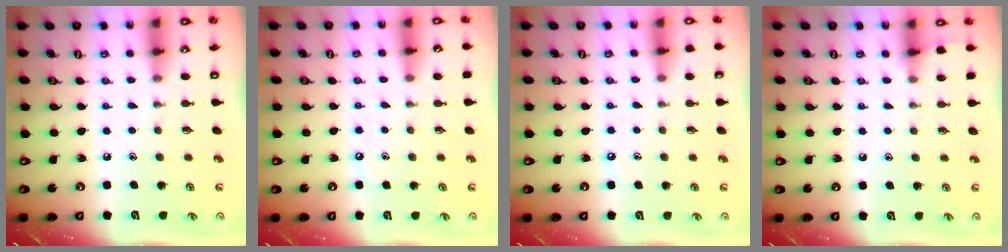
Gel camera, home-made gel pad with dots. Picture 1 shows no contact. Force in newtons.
{"total": 2.6, "press": 2.6, "slide": 0.4}
{"total": 2.7, "press": 2.7, "slide": 0.3}
{"total": 2.8, "press": 2.8, "slide": 0.5}